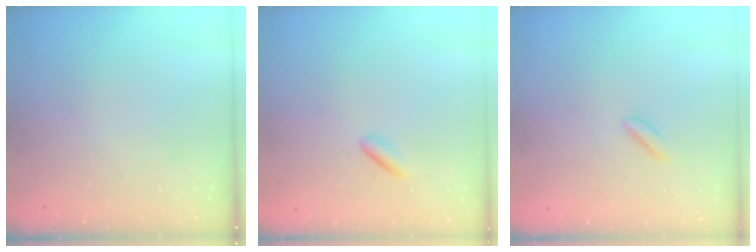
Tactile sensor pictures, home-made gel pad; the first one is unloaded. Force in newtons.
{"total": 1.2, "press": 0.9, "slide": 0.7}
{"total": 1.4, "press": 1.0, "slide": 0.9}